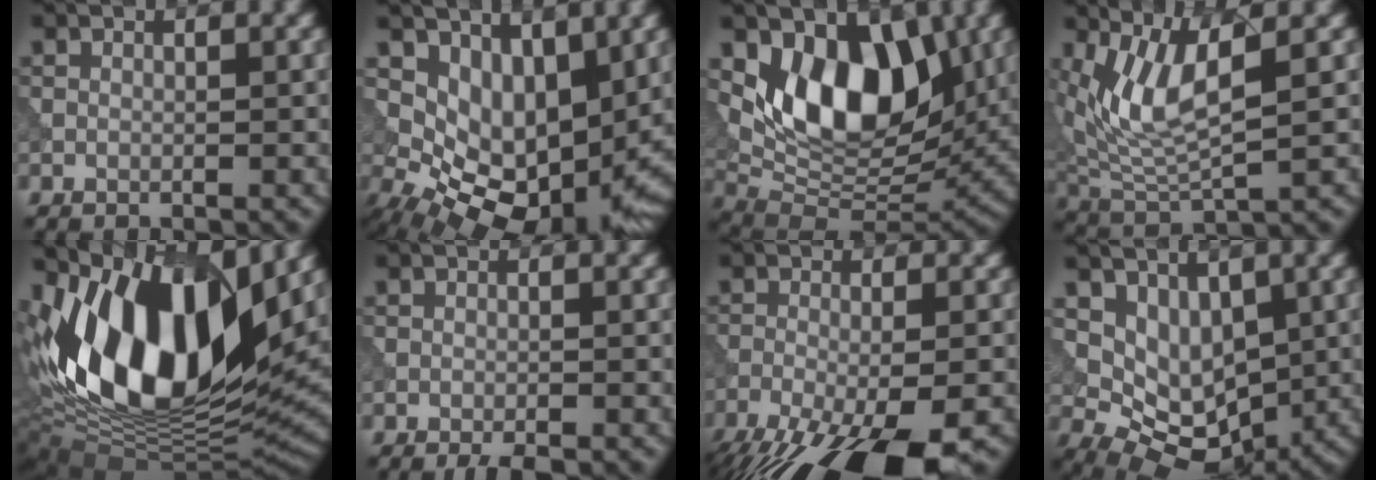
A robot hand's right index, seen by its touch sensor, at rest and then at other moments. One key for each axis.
{"total": 10.2, "fx": 1.6, "fy": 6.2, "fz": 7.9, "tx": -0.125, "ty": -0.027, "tz": 0.050}
{"total": 9.1, "fx": 3.0, "fy": 5.2, "fz": 6.8, "tx": -0.101, "ty": -0.020, "tz": 0.051}
{"total": 6.4, "fx": 1.8, "fy": 2.0, "fz": 5.8, "tx": -0.130, "ty": -0.012, "tz": 0.041}
{"total": 15.5, "fx": 4.6, "fy": 8.1, "fz": 12.4, "tx": -0.232, "ty": 0.002, "tz": 0.071}
{"total": 1.4, "fx": -1.2, "fy": 0.2, "fz": 0.8, "tx": -0.013, "ty": -0.002, "tz": -0.020}
{"total": 11.4, "fx": -7.6, "fy": 3.7, "fz": 7.6, "tx": -0.123, "ty": -0.047, "tz": -0.119}
{"total": 6.8, "fx": 1.5, "fy": 4.7, "fz": 4.7, "tx": -0.077, "ty": 0.003, "tz": 0.042}